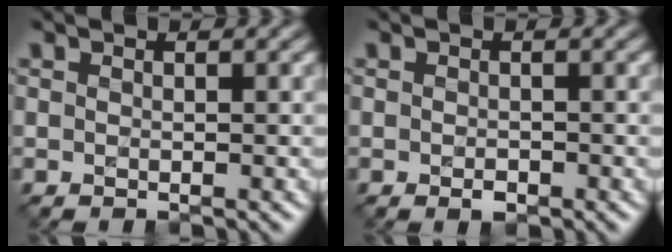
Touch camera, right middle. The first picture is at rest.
{"total": 0.9, "force": [-0.5, 0.5, 0.6], "torque": [-0.010, 0.000, -0.007]}